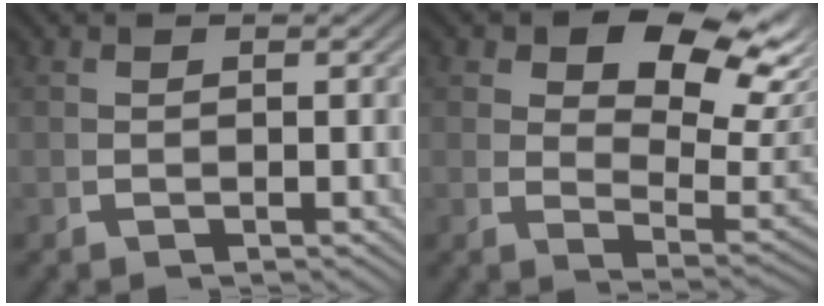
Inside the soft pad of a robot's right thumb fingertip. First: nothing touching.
{"total": 9.0, "force": [3.4, 4.9, 6.7], "torque": [-0.096, -0.011, 0.061]}